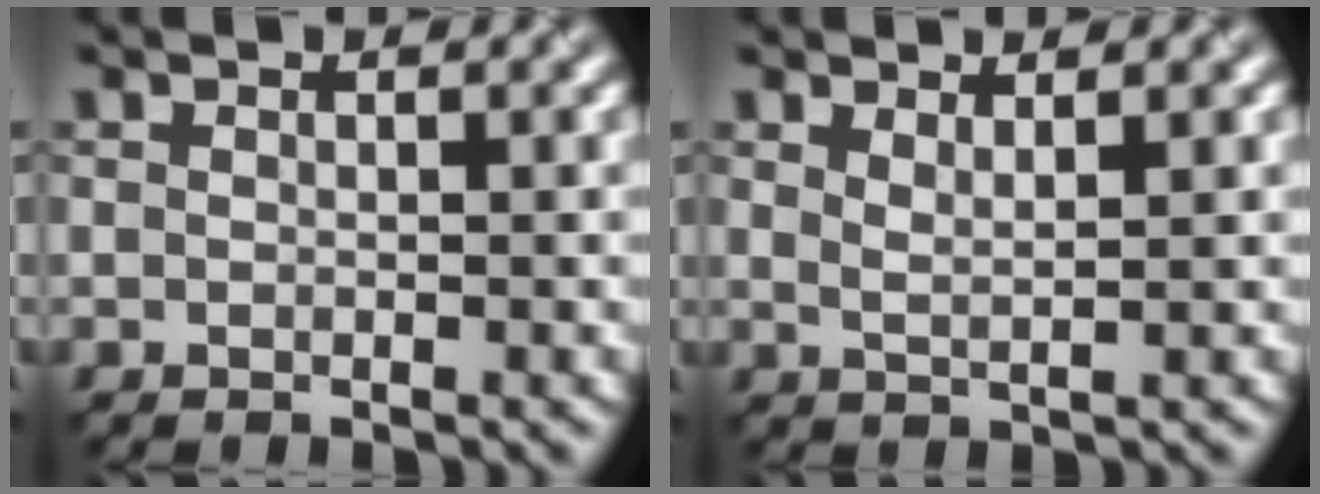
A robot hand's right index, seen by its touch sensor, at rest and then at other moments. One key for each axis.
{"total": 1.1, "fx": 0.9, "fy": 0.2, "fz": 0.6, "tx": -0.004, "ty": 0.002, "tz": 0.018}